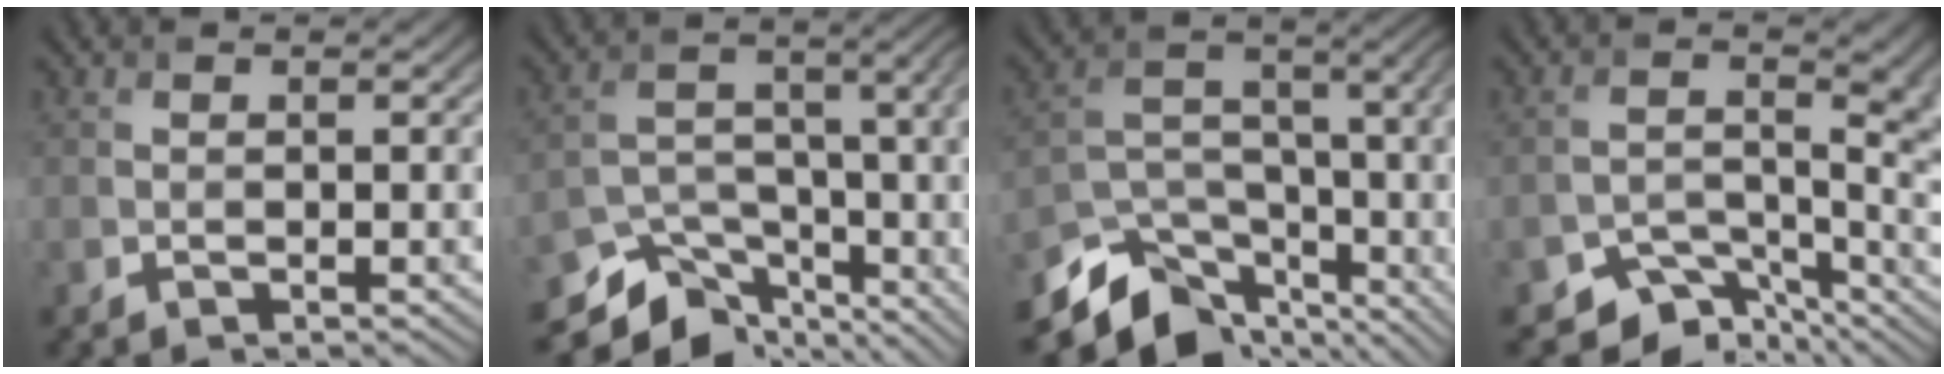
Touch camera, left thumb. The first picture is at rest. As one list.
[{"total": 11.9, "force": [-8.6, 5.8, 5.9], "torque": [-0.122, -0.029, -0.139]}, {"total": 13.6, "force": [-9.2, 6.9, 7.4], "torque": [-0.169, -0.027, -0.148]}, {"total": 6.8, "force": [-3.8, 3.9, 4.2], "torque": [-0.053, -0.017, -0.066]}]